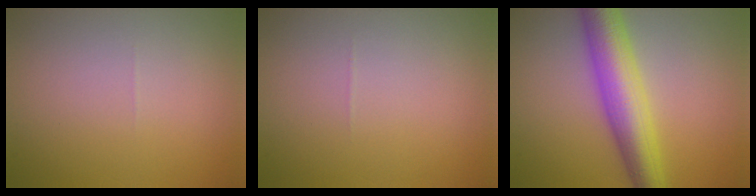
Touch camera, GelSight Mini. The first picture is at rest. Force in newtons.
{"total": 0.0}
{"total": 7.3, "press": 7.3, "slide": 0.1}